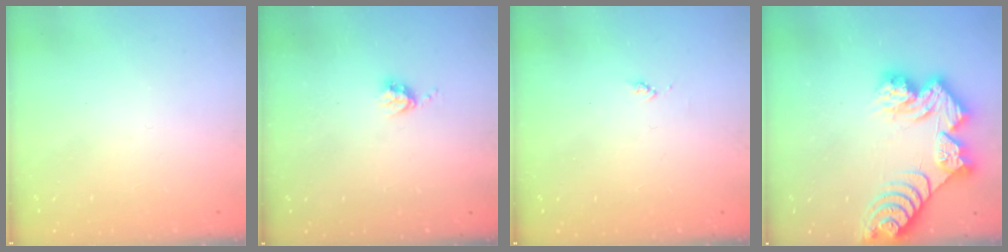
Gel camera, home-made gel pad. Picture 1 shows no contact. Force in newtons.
{"total": 3.5, "press": 3.4, "slide": 0.5}
{"total": 3.6, "press": 3.6, "slide": 0.5}
{"total": 15.1, "press": 15.0, "slide": 1.4}